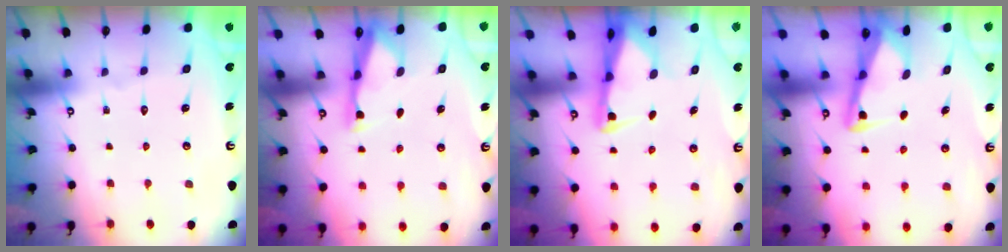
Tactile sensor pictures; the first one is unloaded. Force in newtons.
{"total": 2.8, "press": 2.7, "slide": 0.4}
{"total": 2.6, "press": 2.6, "slide": 0.5}
{"total": 3.0, "press": 3.0, "slide": 0.4}